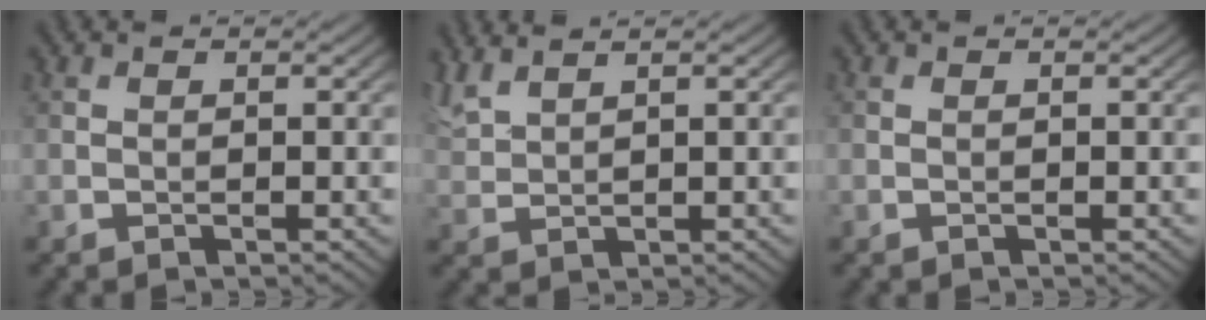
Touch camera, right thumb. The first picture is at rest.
{"total": 3.4, "force": [2.9, 0.5, 1.6], "torque": [-0.049, 0.014, 0.069]}
{"total": 0.0}